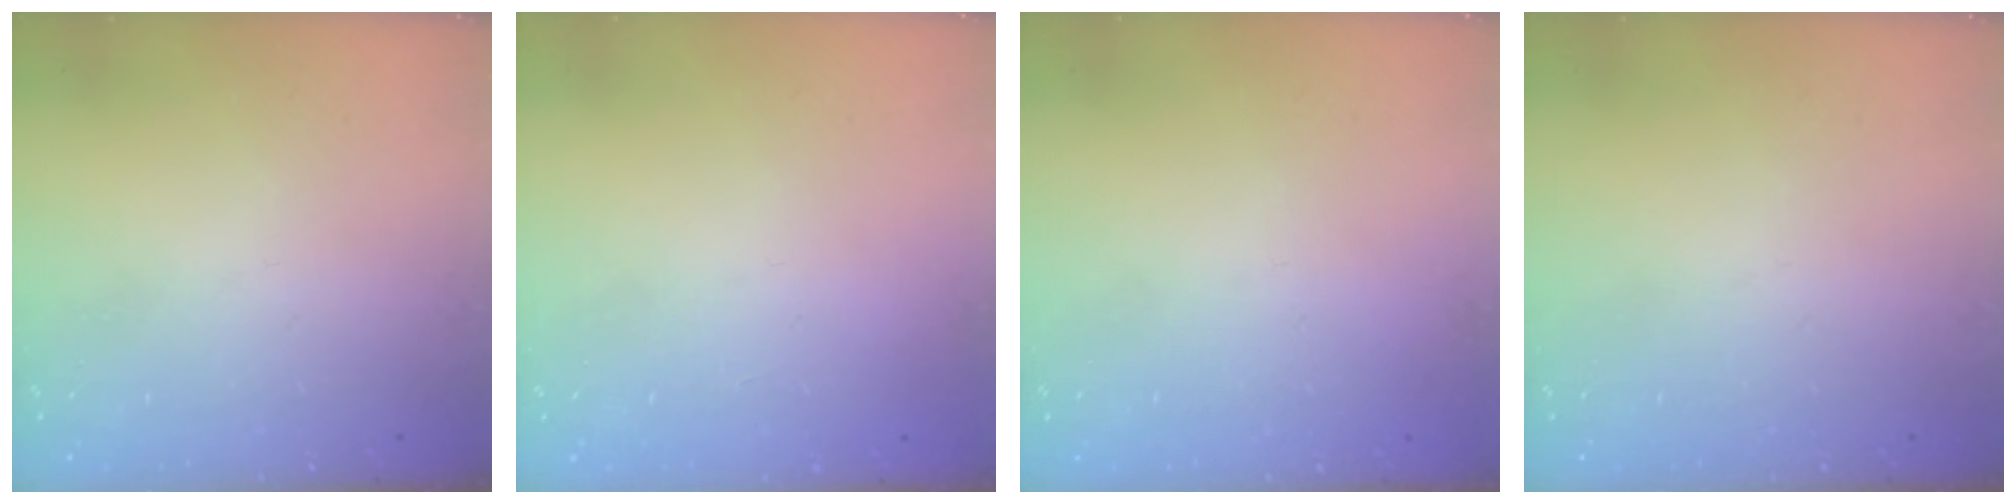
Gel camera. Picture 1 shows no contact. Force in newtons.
{"total": 2.2, "press": 2.2, "slide": 0.1}
{"total": 2.3, "press": 2.3, "slide": 0.1}
{"total": 0.0}